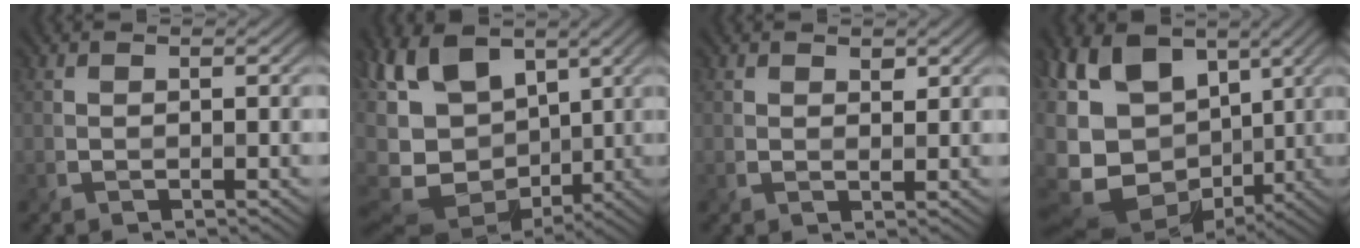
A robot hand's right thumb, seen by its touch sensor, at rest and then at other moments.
{"total": 14.8, "force": [0.4, 9.5, 11.4], "torque": [-0.252, -0.012, 0.026]}
{"total": 1.4, "force": [1.0, 0.7, 0.6], "torque": [-0.015, -0.003, 0.019]}
{"total": 17.1, "force": [-1.3, 12.0, 12.1], "torque": [-0.276, -0.013, 0.004]}